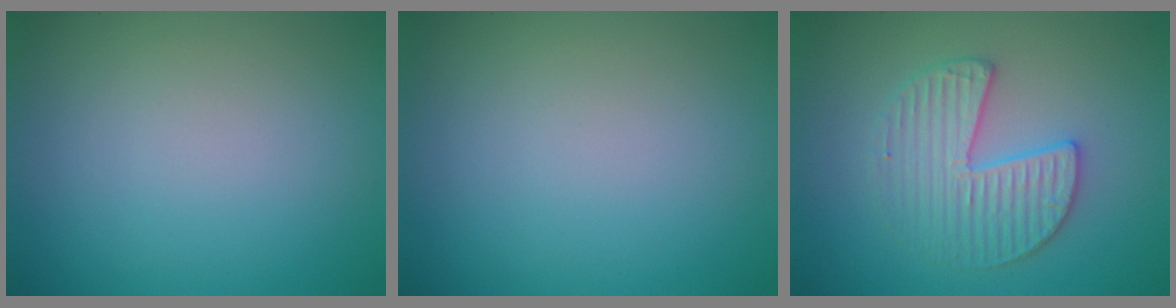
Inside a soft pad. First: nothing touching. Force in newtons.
{"total": 0.0}
{"total": 3.5, "press": 3.4, "slide": 0.4}